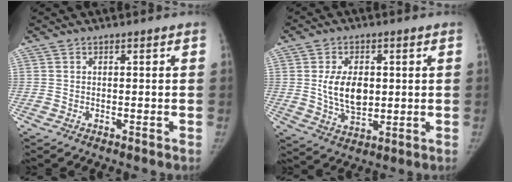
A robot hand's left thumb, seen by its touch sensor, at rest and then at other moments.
{"total": 9.6, "force": [1.0, 6.2, 7.3], "torque": [-0.109, -0.013, 0.029]}